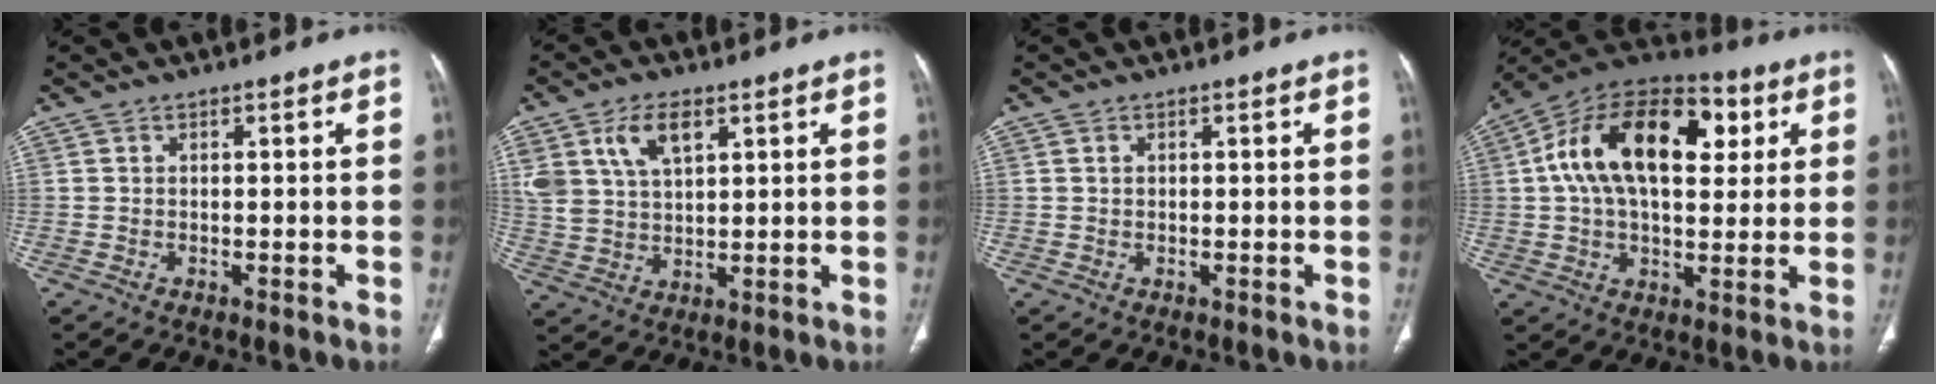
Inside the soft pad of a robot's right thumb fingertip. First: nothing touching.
{"total": 9.1, "force": [4.4, 4.9, 6.3], "torque": [-0.115, -0.012, 0.090]}
{"total": 0.5, "force": [0.2, 0.4, 0.3], "torque": [-0.006, 0.001, 0.004]}
{"total": 22.6, "force": [5.7, 12.8, 17.7], "torque": [-0.284, 0.022, 0.084]}